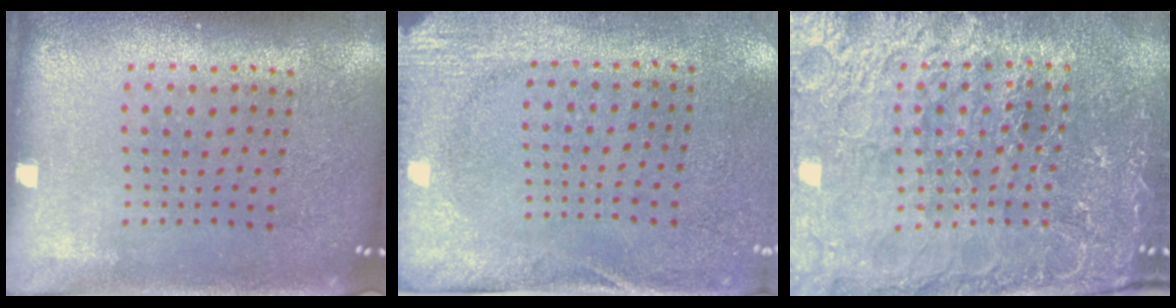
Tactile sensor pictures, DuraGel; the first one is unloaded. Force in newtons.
{"total": 2.7, "press": 2.1, "slide": 1.7}
{"total": 4.7, "press": 4.4, "slide": 1.7}